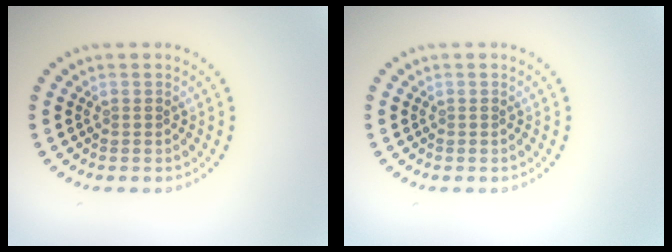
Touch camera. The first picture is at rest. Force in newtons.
{"total": 0.0}